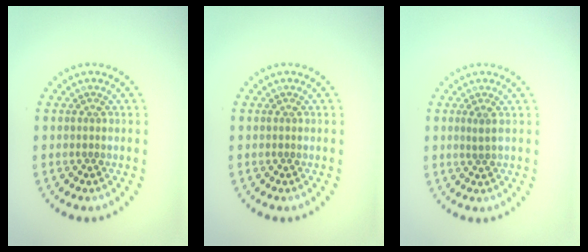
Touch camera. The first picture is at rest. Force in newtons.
{"total": 0.0}
{"total": 0.5, "press": 0.2, "slide": 0.5}